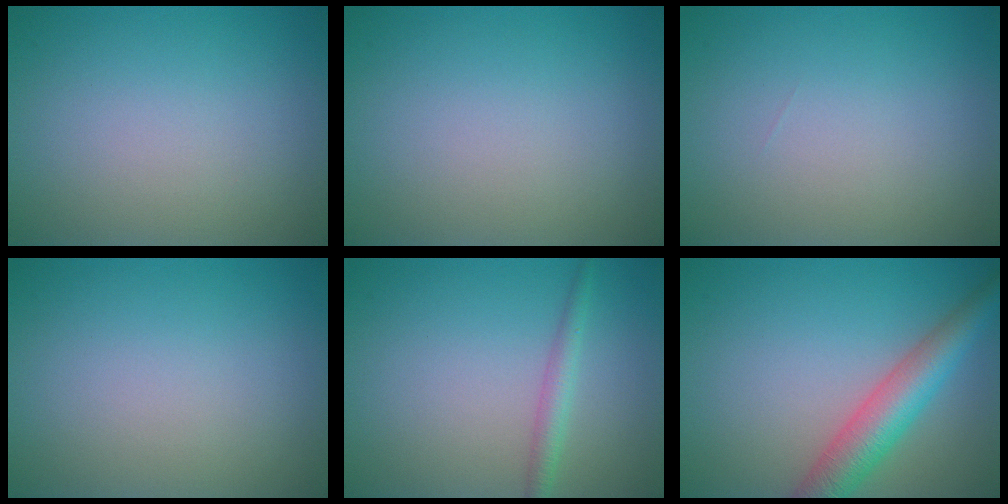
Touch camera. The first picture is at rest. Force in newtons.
{"total": 0.0}
{"total": 0.0}
{"total": 0.0}
{"total": 1.9, "press": 1.9, "slide": 0.0}
{"total": 5.6, "press": 5.6, "slide": 0.2}